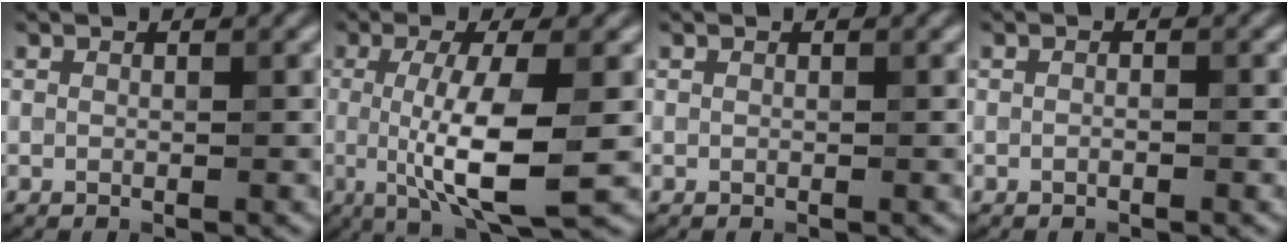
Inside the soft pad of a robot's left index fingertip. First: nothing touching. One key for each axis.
{"total": 7.9, "fx": -0.8, "fy": 2.0, "fz": 7.6, "tx": -0.131, "ty": -0.015, "tz": -0.010}
{"total": 0.0}
{"total": 0.6, "fx": -0.2, "fy": 0.2, "fz": 0.5, "tx": -0.009, "ty": -0.005, "tz": -0.006}